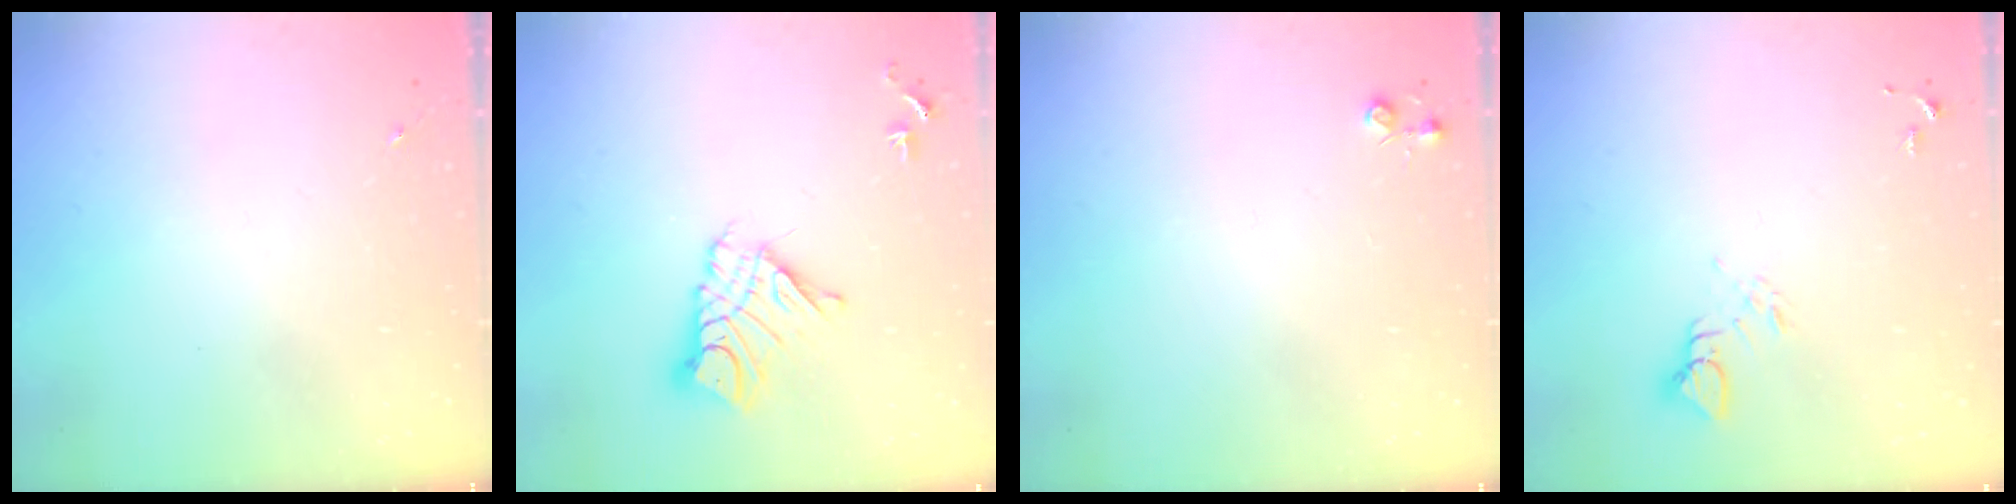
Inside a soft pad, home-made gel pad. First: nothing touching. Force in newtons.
{"total": 11.9, "press": 11.9, "slide": 1.1}
{"total": 3.7, "press": 3.7, "slide": 0.5}
{"total": 3.8, "press": 3.8, "slide": 0.2}